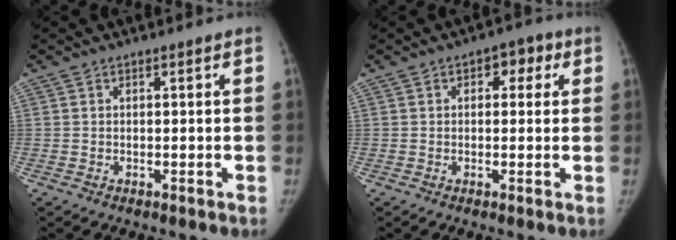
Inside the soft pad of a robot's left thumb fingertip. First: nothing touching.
{"total": 4.6, "force": [1.5, 2.9, 3.2], "torque": [-0.009, 0.004, 0.011]}